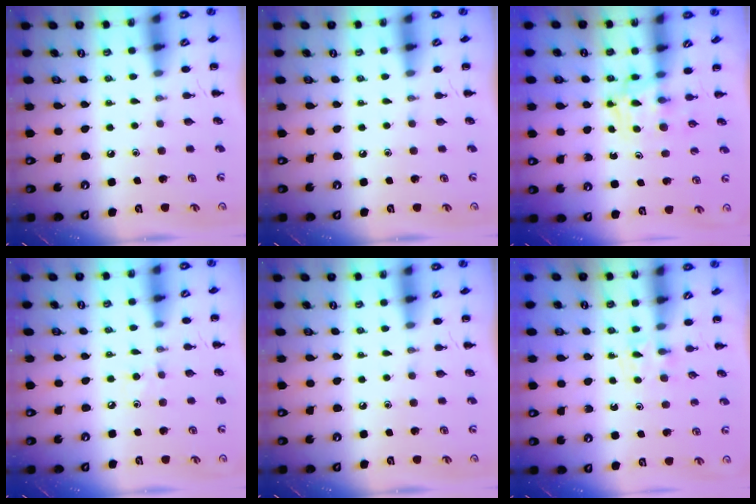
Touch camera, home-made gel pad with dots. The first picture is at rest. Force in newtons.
{"total": 0.0}
{"total": 4.0, "press": 4.0, "slide": 0.3}
{"total": 2.5, "press": 2.3, "slide": 0.9}
{"total": 0.0}
{"total": 2.8, "press": 2.5, "slide": 1.1}